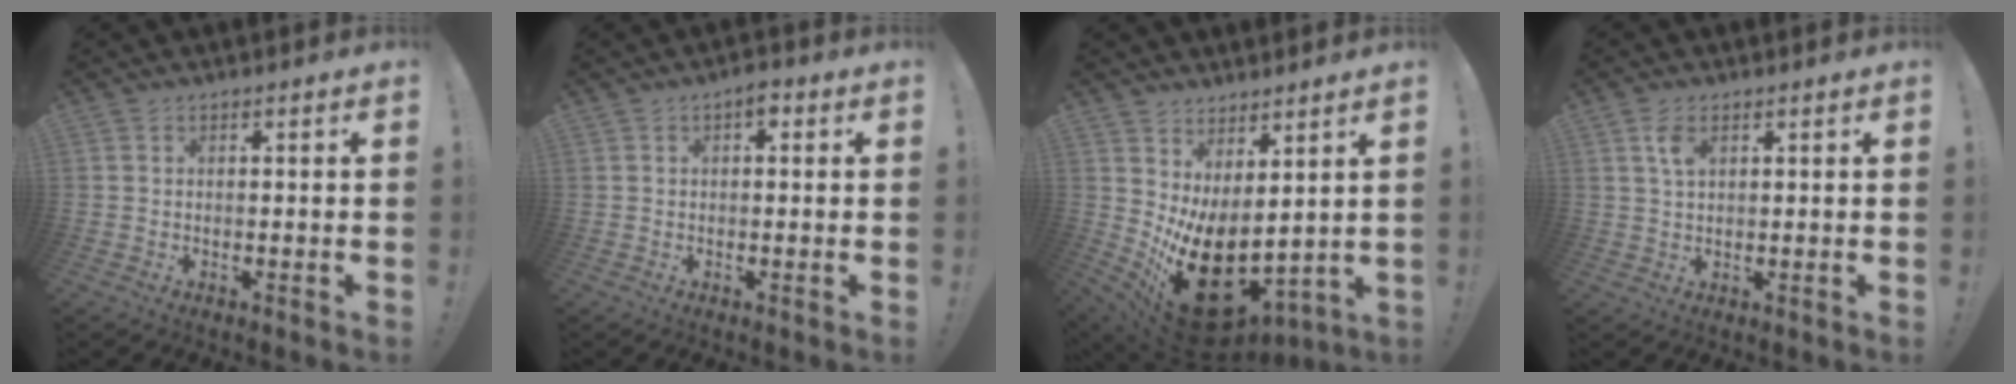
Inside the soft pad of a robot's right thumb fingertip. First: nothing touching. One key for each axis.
{"total": 2.2, "fx": 0.6, "fy": 1.3, "fz": 1.7, "tx": -0.022, "ty": 0.002, "tz": 0.006}
{"total": 18.4, "fx": -3.7, "fy": 10.4, "fz": 14.8, "tx": -0.225, "ty": -0.001, "tz": -0.034}
{"total": 4.0, "fx": 1.7, "fy": 2.1, "fz": 3.1, "tx": -0.051, "ty": -0.002, "tz": 0.027}